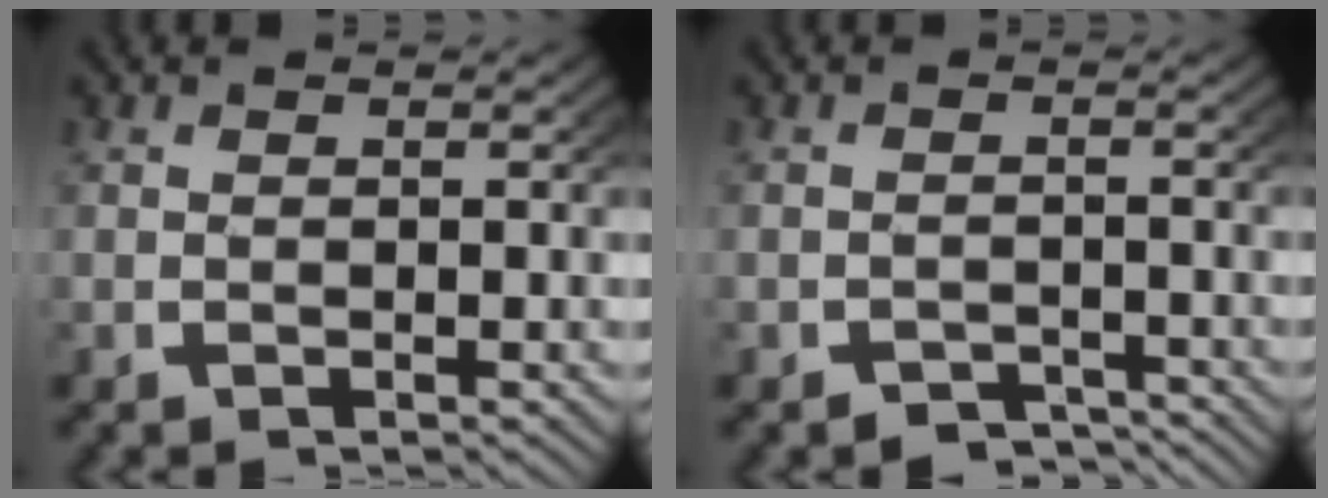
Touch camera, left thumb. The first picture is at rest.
{"total": 2.6, "force": [-2.4, 1.0, 0.6], "torque": [-0.003, -0.012, -0.039]}